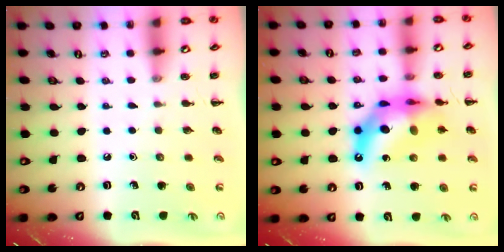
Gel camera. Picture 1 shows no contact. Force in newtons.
{"total": 16.2, "press": 15.6, "slide": 4.3}